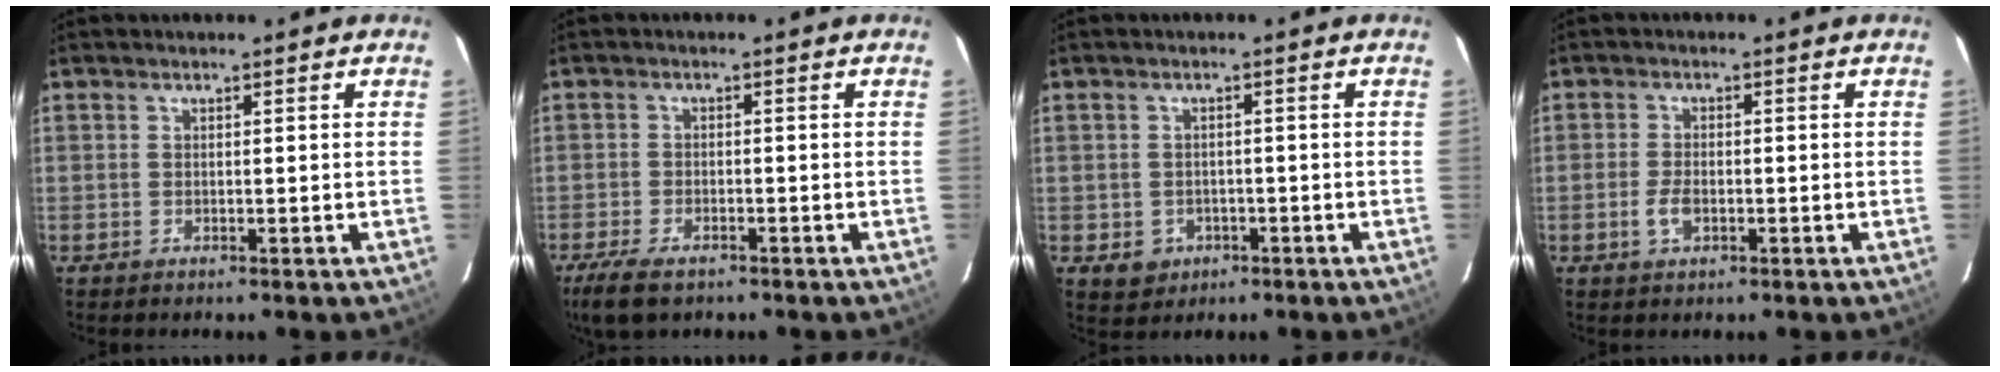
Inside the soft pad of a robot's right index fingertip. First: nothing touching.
{"total": 6.8, "force": [-4.9, 2.7, 3.9], "torque": [-0.104, -0.021, -0.092]}
{"total": 4.3, "force": [-1.6, 3.9, 1.1], "torque": [-0.030, 0.005, -0.012]}
{"total": 3.4, "force": [-1.2, 1.9, 2.6], "torque": [-0.059, 0.000, -0.022]}